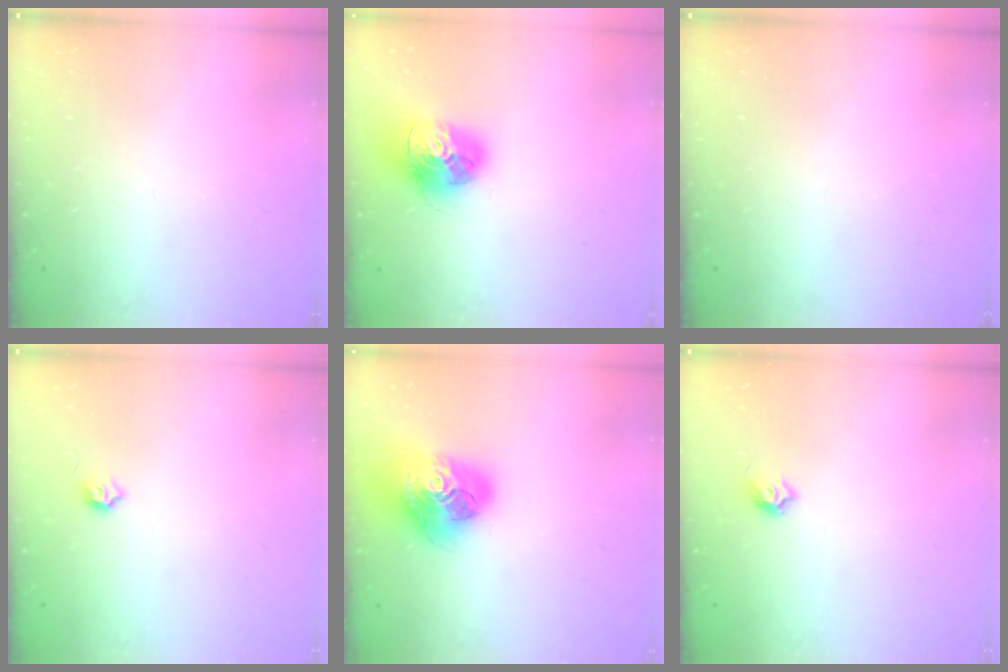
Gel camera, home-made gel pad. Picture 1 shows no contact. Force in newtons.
{"total": 16.6, "press": 16.6, "slide": 1.6}
{"total": 0.0}
{"total": 3.9, "press": 3.9, "slide": 0.6}
{"total": 21.4, "press": 21.3, "slide": 2.3}
{"total": 5.0, "press": 4.9, "slide": 0.7}